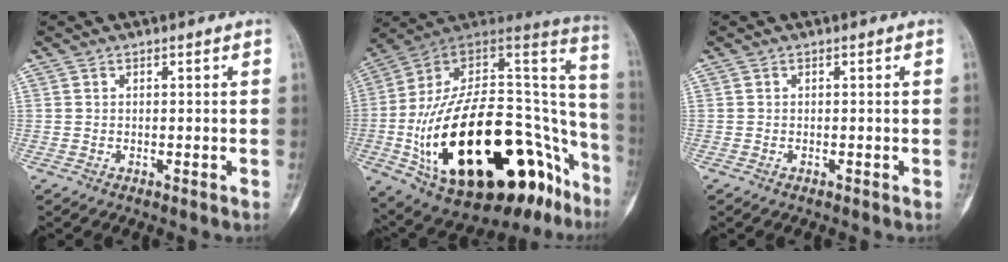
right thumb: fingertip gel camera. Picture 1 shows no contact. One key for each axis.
{"total": 39.9, "fx": -14.8, "fy": 19.0, "fz": 31.9, "tx": -0.438, "ty": 0.066, "tz": -0.228}
{"total": 0.0}